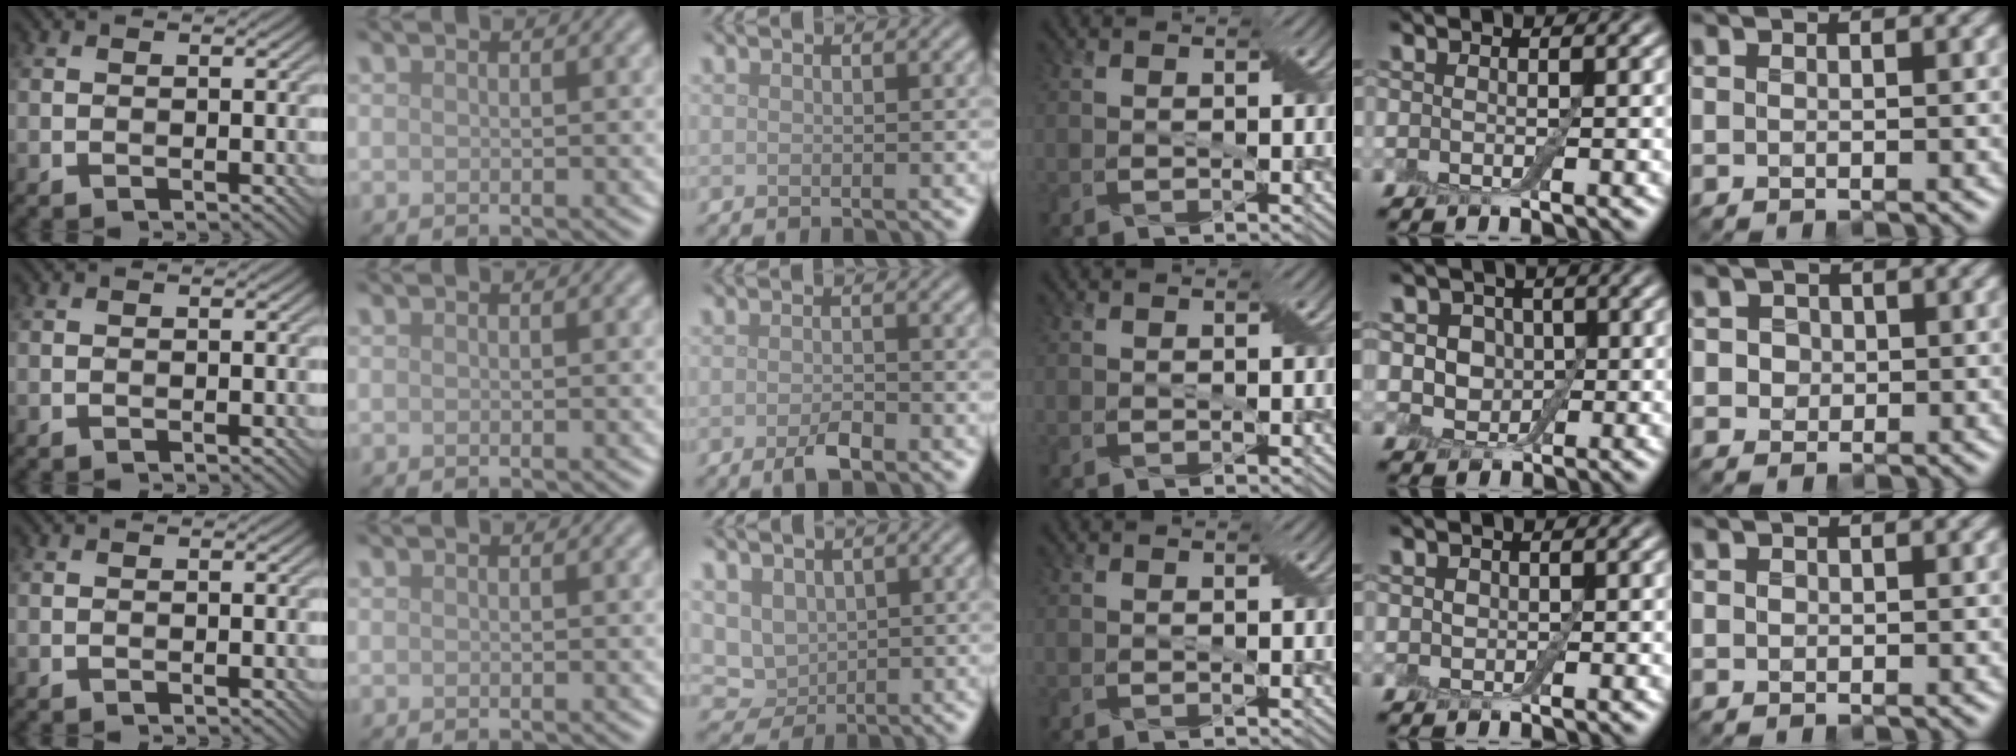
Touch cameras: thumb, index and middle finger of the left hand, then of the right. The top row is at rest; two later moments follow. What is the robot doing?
{"motion": "extract", "object": "drawer"}